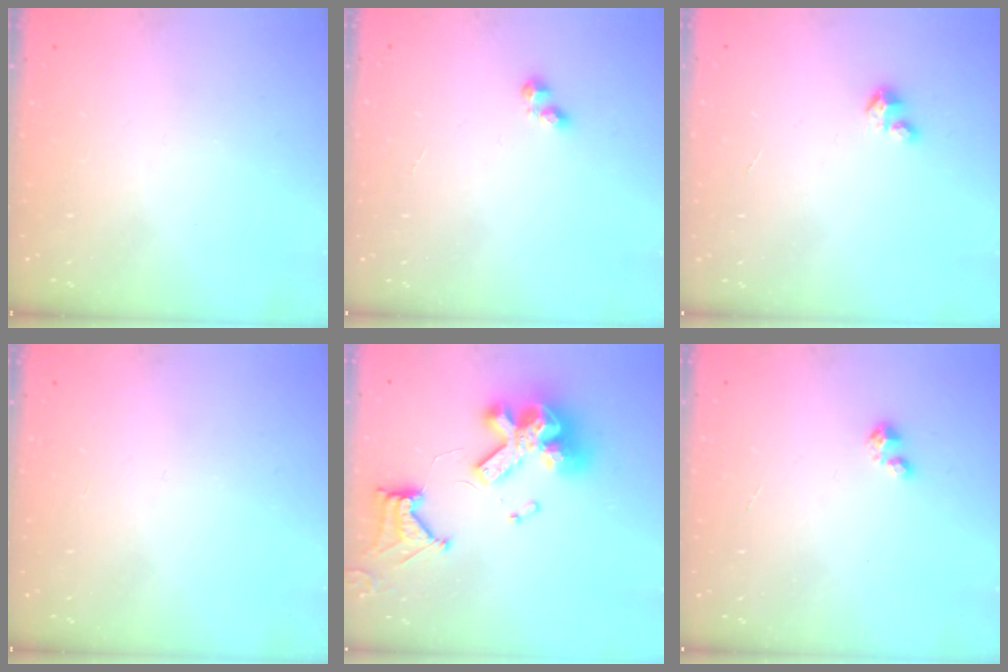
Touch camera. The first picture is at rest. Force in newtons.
{"total": 2.7, "press": 2.7, "slide": 0.4}
{"total": 3.0, "press": 3.0, "slide": 0.3}
{"total": 0.0}
{"total": 17.3, "press": 17.2, "slide": 1.9}
{"total": 3.0, "press": 3.0, "slide": 0.3}